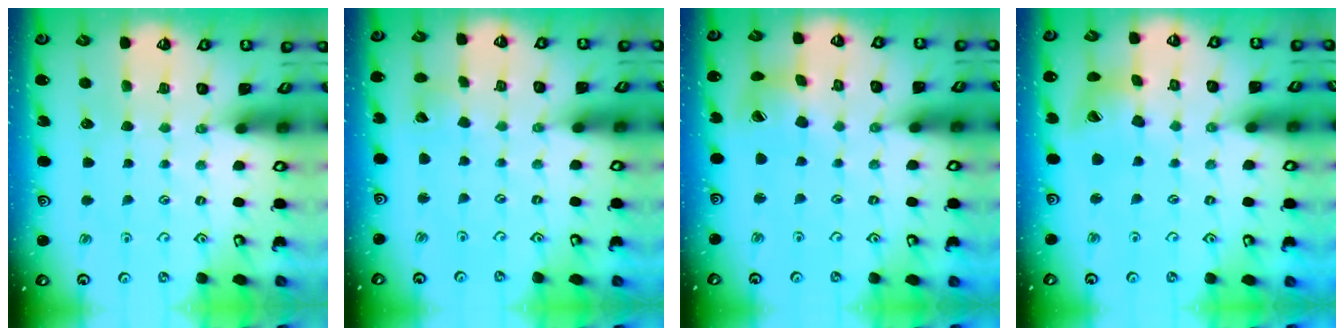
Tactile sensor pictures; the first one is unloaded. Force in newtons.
{"total": 3.9, "press": 3.9, "slide": 0.3}
{"total": 7.7, "press": 7.6, "slide": 1.0}
{"total": 13.3, "press": 13.2, "slide": 1.7}